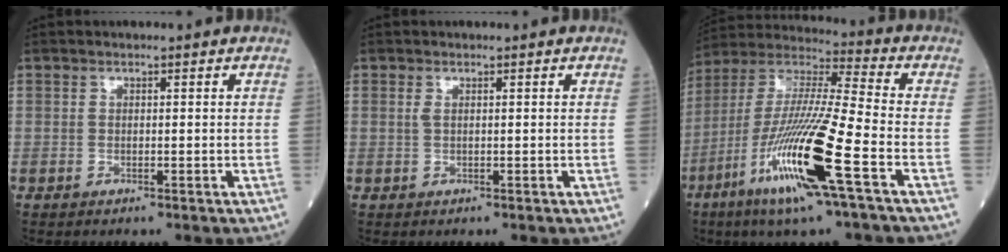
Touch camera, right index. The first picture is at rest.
{"total": 0.6, "force": [0.2, 0.1, 0.6], "torque": [-0.021, 0.000, 0.004]}
{"total": 18.9, "force": [-8.1, 0.2, 17.1], "torque": [-0.370, -0.035, -0.161]}